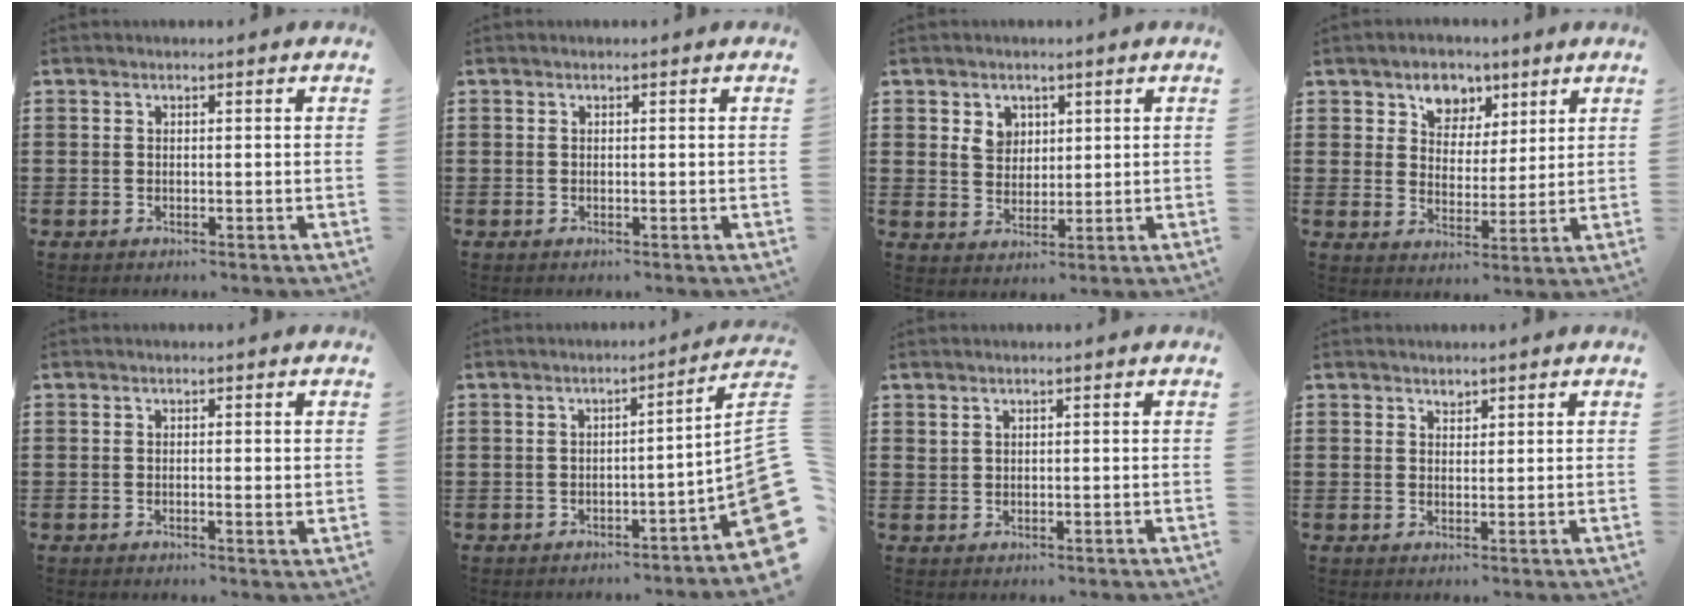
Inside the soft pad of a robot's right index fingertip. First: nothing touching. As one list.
[{"total": 0.0}, {"total": 4.0, "force": [1.9, 3.2, 1.5], "torque": [-0.034, 0.008, 0.034]}, {"total": 5.5, "force": [3.3, 4.2, 1.4], "torque": [-0.036, 0.005, 0.055]}, {"total": 0.9, "force": [-0.1, 0.2, 0.9], "torque": [-0.016, -0.002, -0.001]}, {"total": 5.7, "force": [-2.0, 0.7, 5.4], "torque": [-0.081, -0.024, -0.034]}, {"total": 0.8, "force": [0.7, 0.5, 0.3], "torque": [-0.007, 0.003, 0.013]}, {"total": 1.1, "force": [1.0, 0.5, 0.1], "torque": [-0.004, 0.000, 0.020]}]